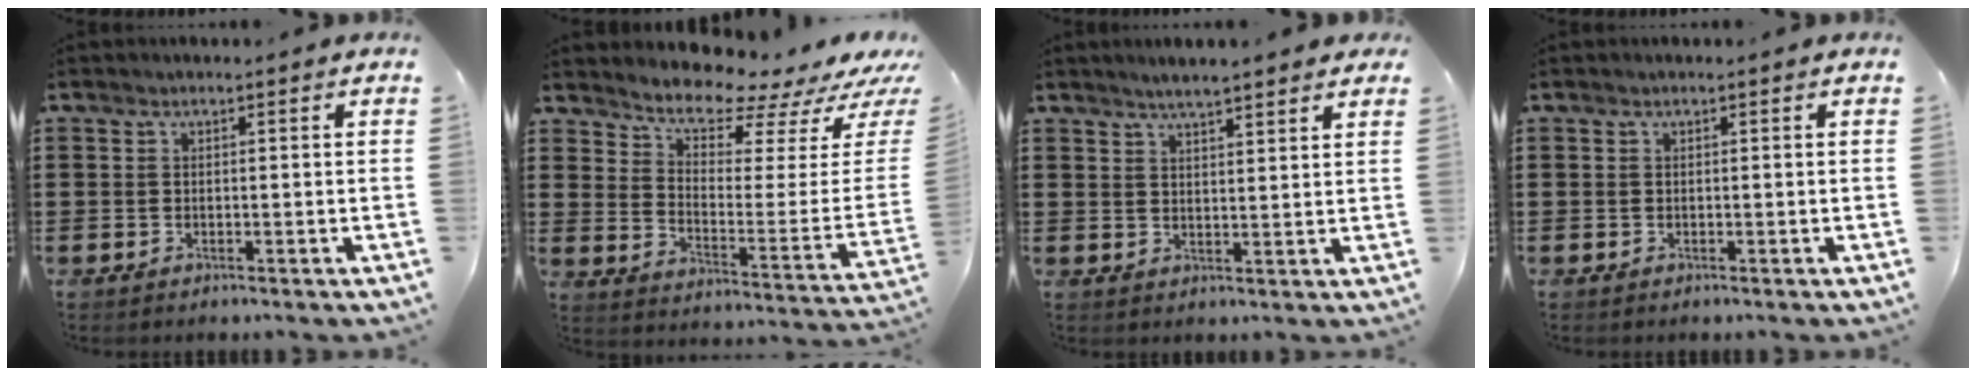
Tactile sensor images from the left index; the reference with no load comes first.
{"total": 7.7, "force": [7.3, 1.6, 2.0], "torque": [-0.057, -0.073, 0.124]}
{"total": 3.2, "force": [3.0, 0.1, 1.3], "torque": [-0.033, -0.002, 0.052]}
{"total": 0.0}